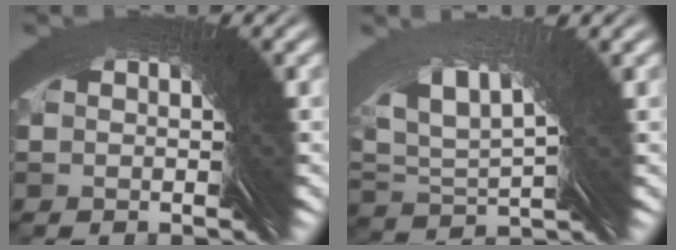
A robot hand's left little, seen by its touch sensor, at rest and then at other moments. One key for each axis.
{"total": 4.3, "fx": 3.6, "fy": -1.9, "fz": 1.4, "tx": -0.019, "ty": 0.032, "tz": 0.053}